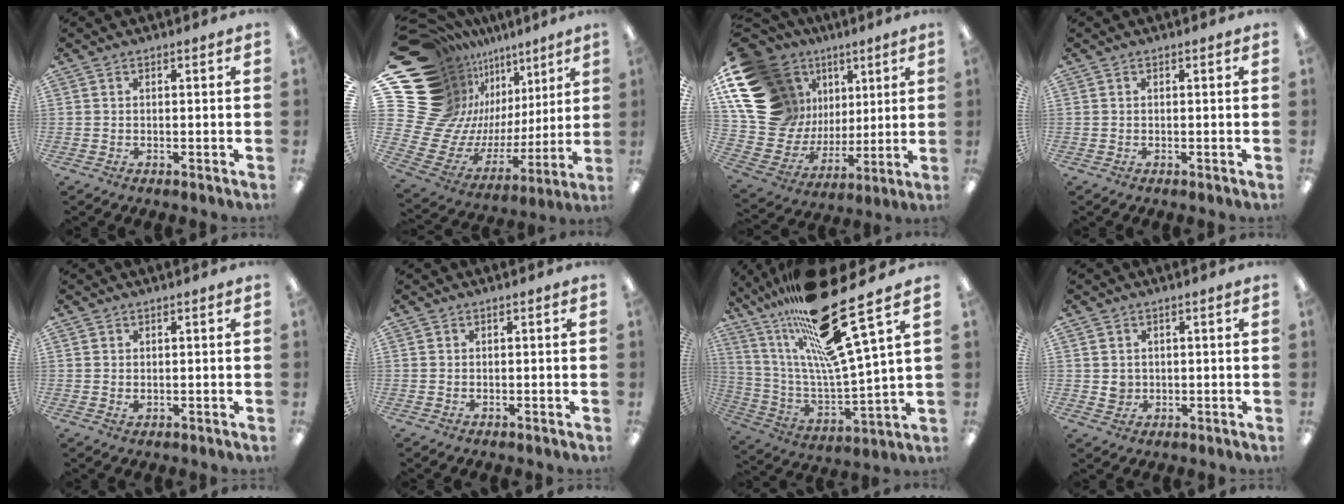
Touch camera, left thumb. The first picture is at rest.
{"total": 19.5, "force": [9.5, 14.9, 8.3], "torque": [-0.175, -0.113, 0.216]}
{"total": 22.1, "force": [10.0, 17.3, 9.4], "torque": [-0.202, -0.064, 0.221]}
{"total": 0.0}
{"total": 1.1, "force": [0.6, 0.8, 0.5], "torque": [-0.009, 0.002, 0.011]}
{"total": 0.0}
{"total": 25.9, "force": [17.3, 5.6, 18.5], "torque": [-0.336, -0.099, 0.276]}
{"total": 2.8, "force": [0.5, 2.7, 0.4], "torque": [-0.005, 0.000, 0.008]}